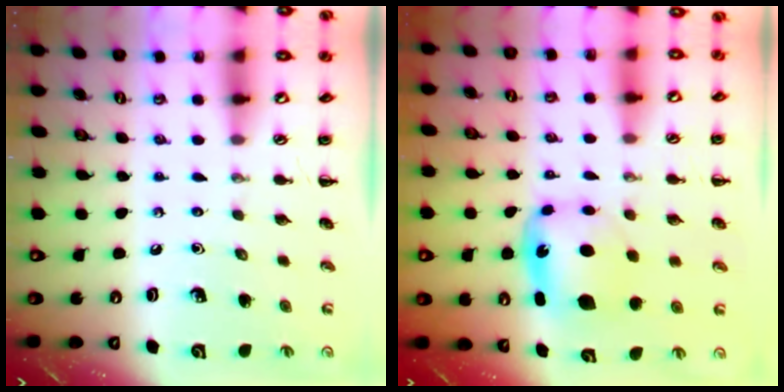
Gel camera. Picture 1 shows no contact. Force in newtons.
{"total": 6.4, "press": 6.3, "slide": 0.9}